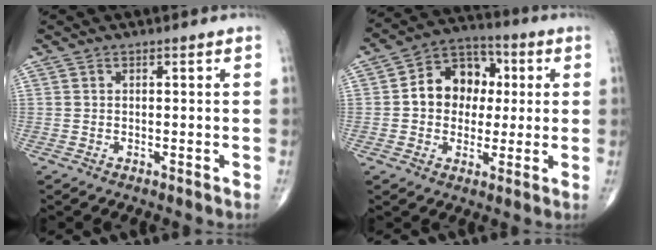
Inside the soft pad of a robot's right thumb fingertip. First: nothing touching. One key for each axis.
{"total": 12.1, "fx": 1.3, "fy": 9.6, "fz": 7.3, "tx": -0.070, "ty": 0.021, "tz": 0.010}